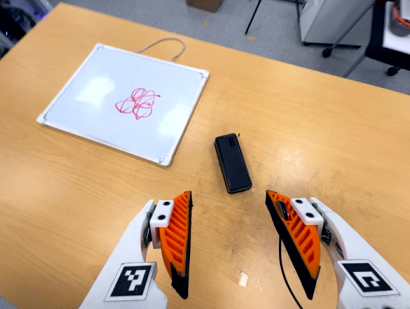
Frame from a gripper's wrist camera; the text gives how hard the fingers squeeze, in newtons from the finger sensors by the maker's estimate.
{"total": 0.0}